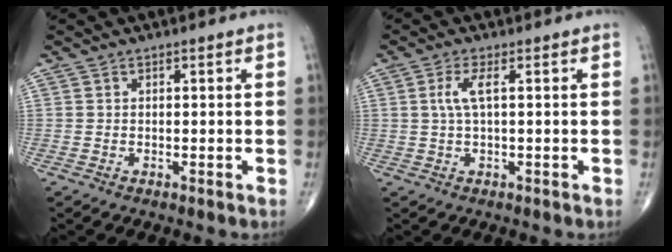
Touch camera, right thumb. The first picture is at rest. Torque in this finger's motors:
{"motor_torque": [0.03, 0.03, 0.23, -0.03, 0.06]}